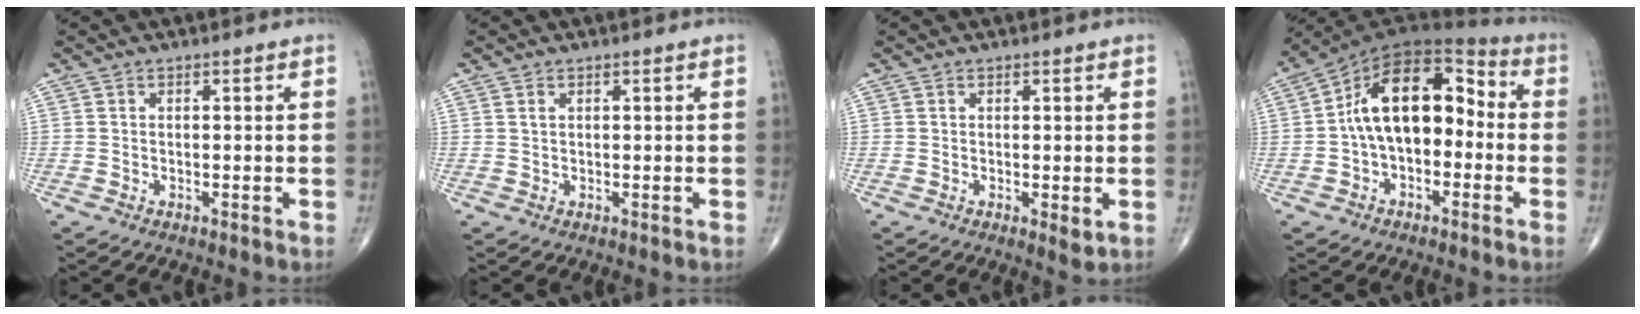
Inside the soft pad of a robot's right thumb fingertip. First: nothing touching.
{"total": 0.8, "force": [0.5, 0.5, 0.5], "torque": [-0.009, 0.001, 0.010]}
{"total": 2.1, "force": [-0.1, 0.4, 2.0], "torque": [-0.032, -0.010, 0.000]}
{"total": 16.1, "force": [-0.7, 9.8, 12.8], "torque": [-0.185, 0.053, -0.027]}